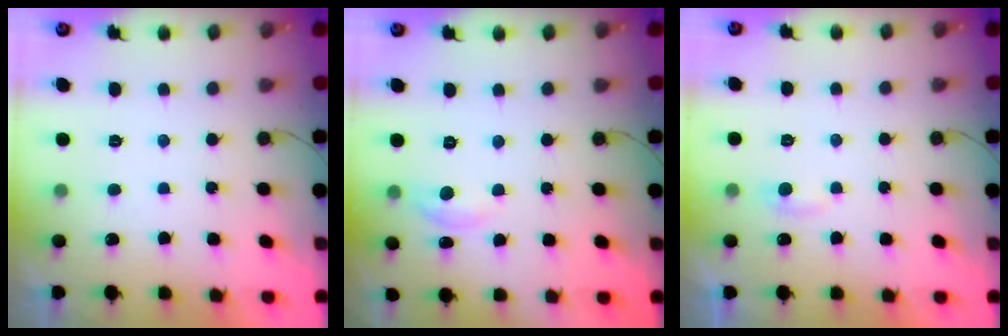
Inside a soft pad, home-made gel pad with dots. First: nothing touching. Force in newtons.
{"total": 4.6, "press": 4.6, "slide": 0.4}
{"total": 2.7, "press": 2.7, "slide": 0.2}